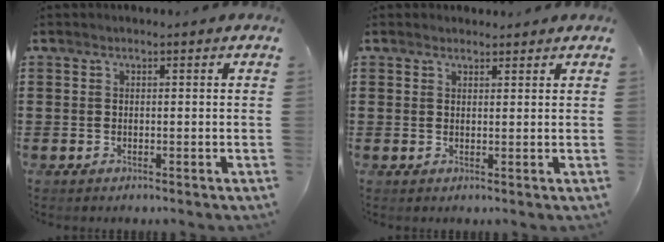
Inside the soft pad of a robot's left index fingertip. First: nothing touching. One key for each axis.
{"total": 1.5, "fx": 1.4, "fy": 0.5, "fz": 0.0, "tx": 0.005, "ty": -0.001, "tz": 0.026}